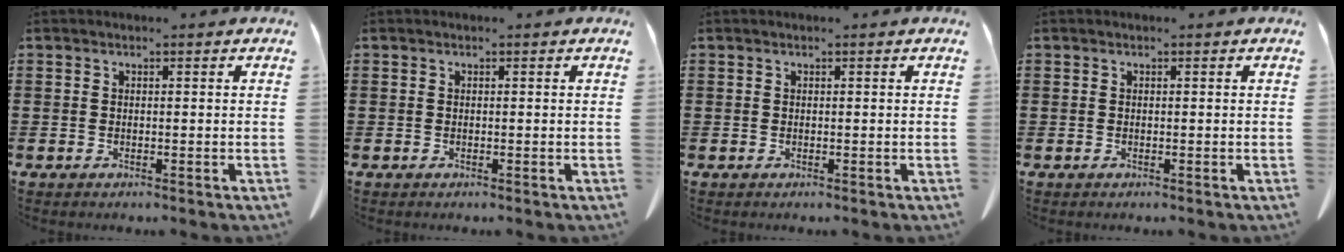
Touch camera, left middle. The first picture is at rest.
{"total": 0.0}
{"total": 0.0}
{"total": 0.0}